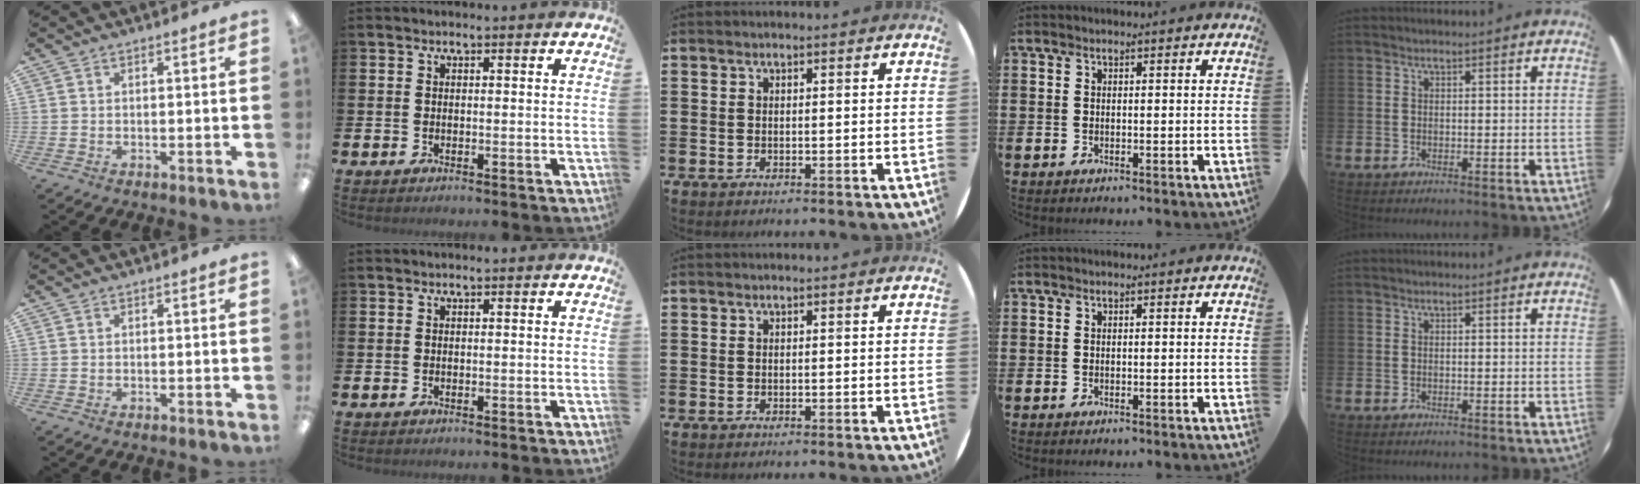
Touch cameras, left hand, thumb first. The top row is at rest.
{}